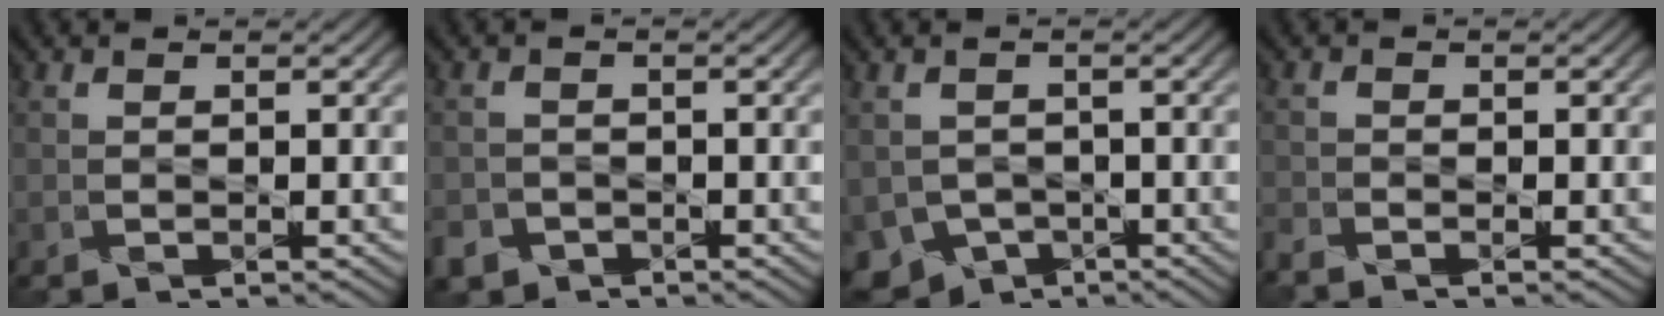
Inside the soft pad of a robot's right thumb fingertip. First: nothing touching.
{"total": 2.7, "force": [-1.8, 1.9, 0.7], "torque": [-0.020, -0.009, -0.041]}
{"total": 5.9, "force": [-3.0, 4.3, 2.7], "torque": [-0.067, -0.023, -0.053]}
{"total": 2.5, "force": [-2.3, 0.5, 0.9], "torque": [-0.027, -0.013, -0.055]}